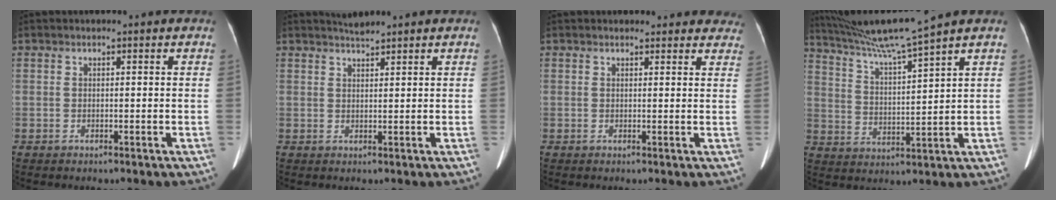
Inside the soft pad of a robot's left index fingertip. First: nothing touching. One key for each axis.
{"total": 1.8, "fx": 1.8, "fy": -0.3, "fz": 0.2, "tx": -0.005, "ty": 0.007, "tz": 0.037}
{"total": 11.0, "fx": 10.2, "fy": 3.5, "fz": 2.0, "tx": 0.013, "ty": 0.004, "tz": 0.092}
{"total": 10.8, "fx": 9.2, "fy": -2.9, "fz": 4.8, "tx": -0.089, "ty": -0.005, "tz": 0.172}